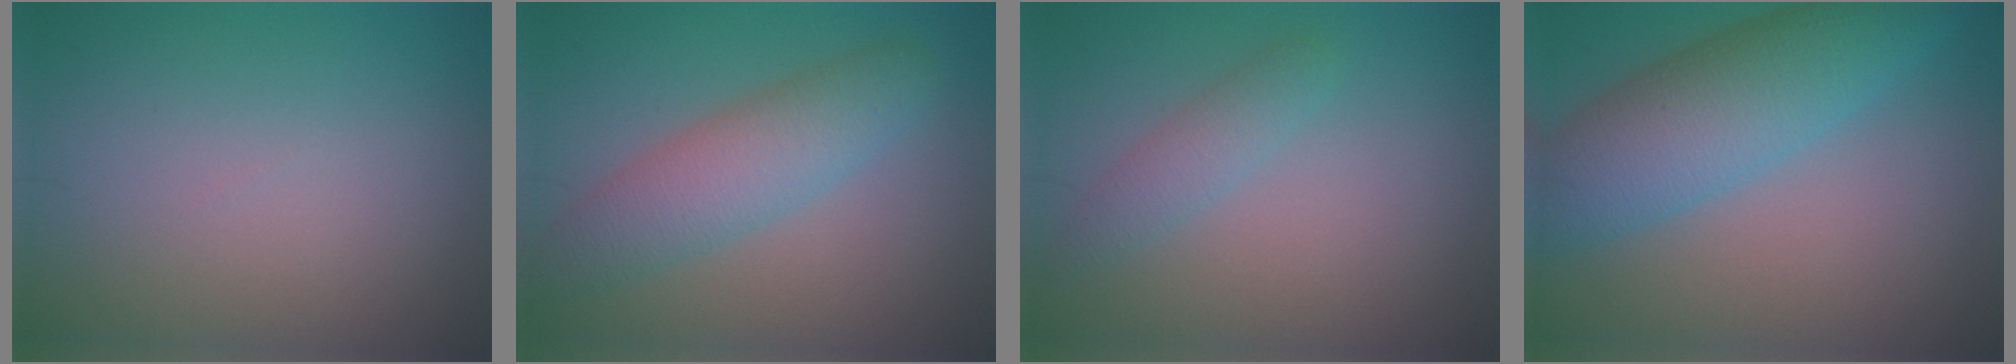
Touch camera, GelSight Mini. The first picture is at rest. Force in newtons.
{"total": 4.9, "press": 4.9, "slide": 0.1}
{"total": 1.9, "press": 1.9, "slide": 0.1}
{"total": 7.6, "press": 7.6, "slide": 0.3}